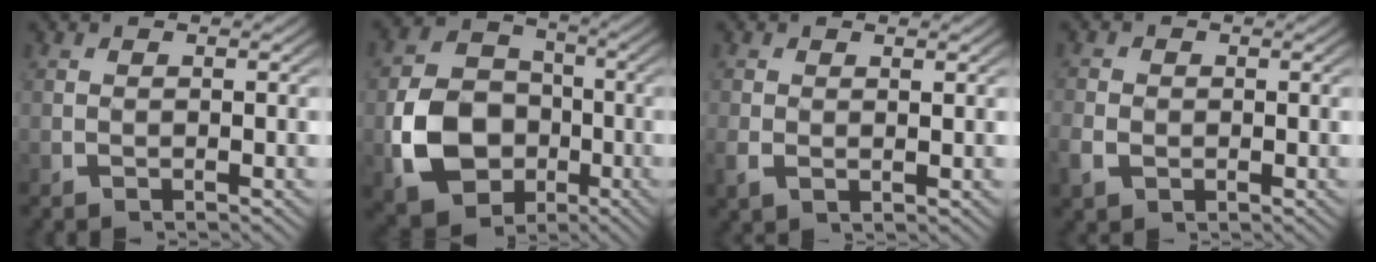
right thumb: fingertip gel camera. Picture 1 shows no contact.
{"total": 13.3, "force": [-3.7, 11.0, 6.6], "torque": [-0.151, -0.045, -0.055]}
{"total": 1.2, "force": [0.3, 0.7, 1.0], "torque": [-0.023, -0.006, 0.013]}
{"total": 1.9, "force": [-0.4, 1.6, 1.0], "torque": [-0.026, -0.005, -0.007]}